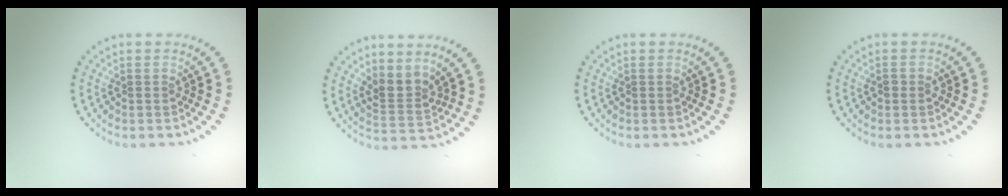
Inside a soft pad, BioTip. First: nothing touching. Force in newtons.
{"total": 2.7, "press": 1.9, "slide": 1.9}
{"total": 0.0}
{"total": 0.9, "press": 0.9, "slide": 0.1}